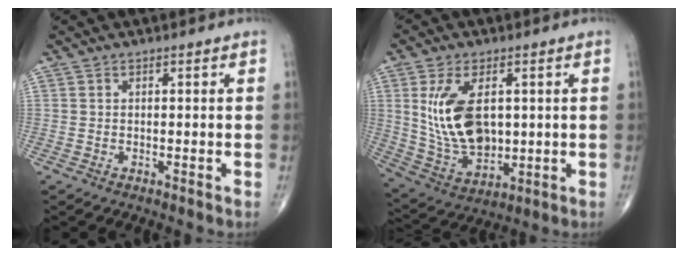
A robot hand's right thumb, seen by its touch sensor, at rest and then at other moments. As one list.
[{"total": 14.3, "force": [2.4, 8.3, 11.4], "torque": [-0.205, -0.013, 0.061]}]